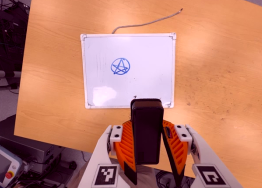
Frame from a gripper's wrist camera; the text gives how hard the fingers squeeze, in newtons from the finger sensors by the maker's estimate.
{"total": 6.1, "left": 5.0, "right": 7.2}